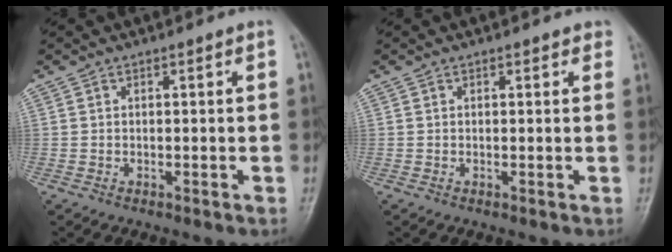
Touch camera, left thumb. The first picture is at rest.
{"total": 1.0, "force": [0.7, 0.5, 0.5], "torque": [0.001, -0.002, 0.003]}